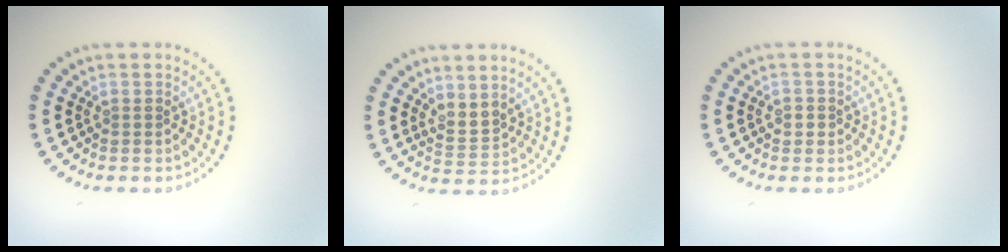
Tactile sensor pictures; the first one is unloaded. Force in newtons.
{"total": 2.1, "press": 1.6, "slide": 1.3}
{"total": 1.1, "press": 1.0, "slide": 0.5}